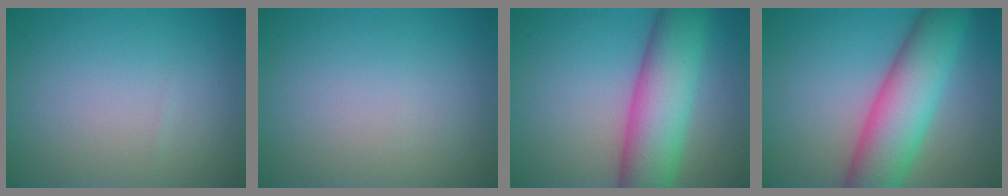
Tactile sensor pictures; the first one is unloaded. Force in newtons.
{"total": 0.0}
{"total": 9.4, "press": 9.4, "slide": 0.3}
{"total": 9.4, "press": 9.4, "slide": 0.2}